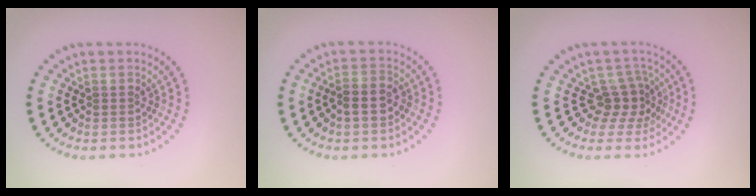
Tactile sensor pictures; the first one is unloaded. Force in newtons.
{"total": 2.1, "press": 2.0, "slide": 0.8}
{"total": 2.9, "press": 2.1, "slide": 2.0}